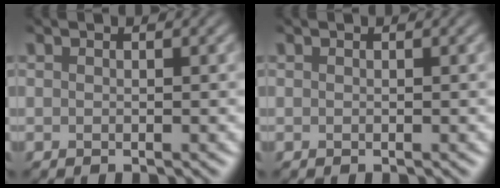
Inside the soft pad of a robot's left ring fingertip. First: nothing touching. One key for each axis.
{"total": 0.0}